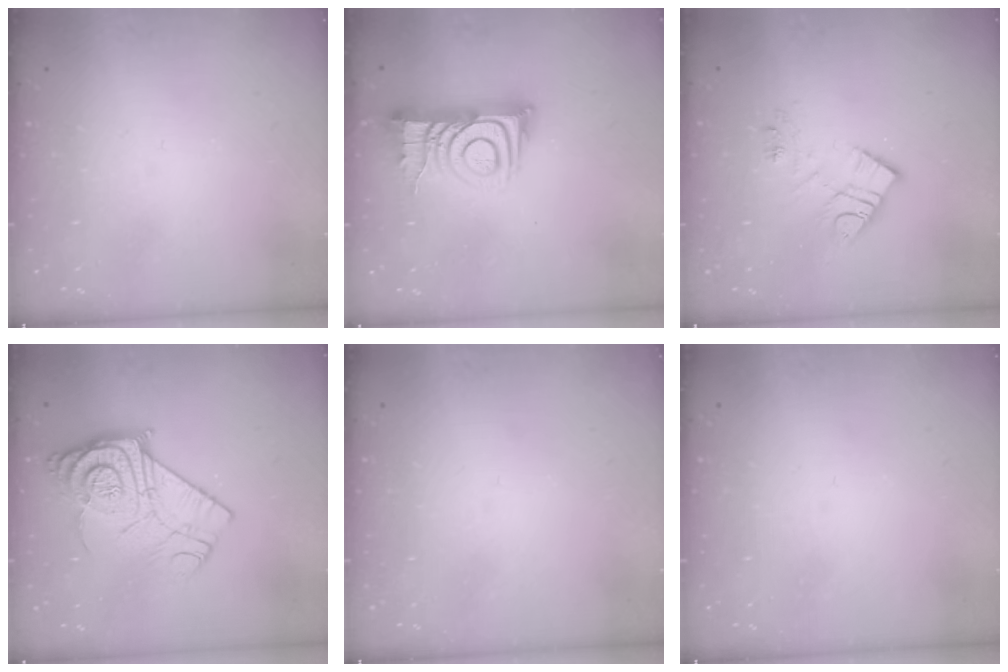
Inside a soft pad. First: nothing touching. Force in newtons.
{"total": 12.7, "press": 12.7, "slide": 0.9}
{"total": 11.6, "press": 11.6, "slide": 0.9}
{"total": 14.6, "press": 14.5, "slide": 1.4}
{"total": 0.0}
{"total": 0.0}